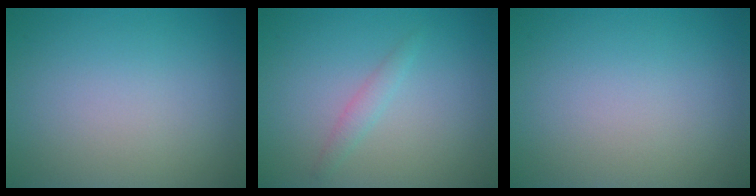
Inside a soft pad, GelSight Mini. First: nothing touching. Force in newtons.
{"total": 1.2, "press": 1.2, "slide": 0.0}
{"total": 0.0}